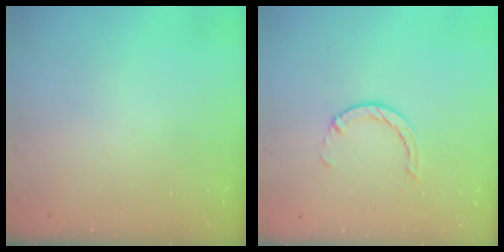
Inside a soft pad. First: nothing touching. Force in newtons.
{"total": 1.4, "press": 1.4, "slide": 0.3}